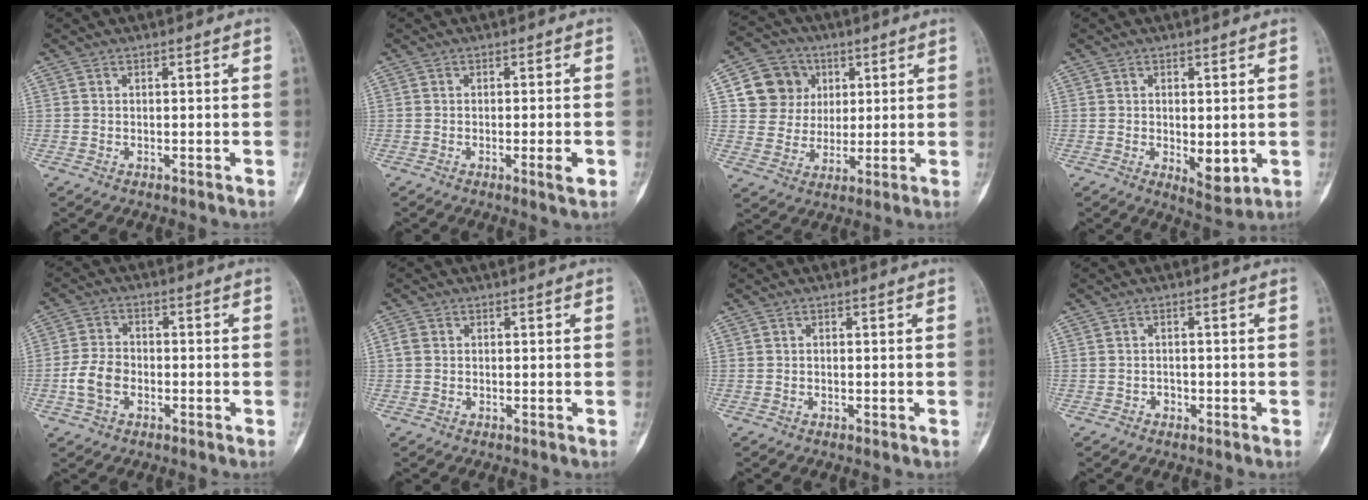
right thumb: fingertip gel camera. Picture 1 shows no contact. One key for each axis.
{"total": 3.1, "fx": -1.0, "fy": 0.5, "fz": 2.9, "tx": -0.044, "ty": -0.004, "tz": -0.013}
{"total": 10.9, "fx": 3.3, "fy": 10.0, "fz": 3.0, "tx": -0.016, "ty": -0.001, "tz": 0.059}
{"total": 5.6, "fx": -0.7, "fy": 2.8, "fz": 4.8, "tx": -0.056, "ty": -0.015, "tz": 0.000}
{"total": 6.0, "fx": -1.8, "fy": 4.1, "fz": 4.0, "tx": -0.077, "ty": 0.016, "tz": -0.039}
{"total": 1.5, "fx": 0.1, "fy": 1.3, "fz": 0.8, "tx": -0.020, "ty": 0.002, "tz": 0.002}
{"total": 0.0}
{"total": 1.2, "fx": -0.6, "fy": 1.0, "fz": 0.3, "tx": -0.001, "ty": 0.005, "tz": -0.011}